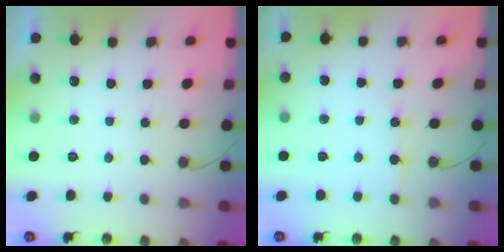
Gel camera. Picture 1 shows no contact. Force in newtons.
{"total": 2.2, "press": 2.1, "slide": 0.3}